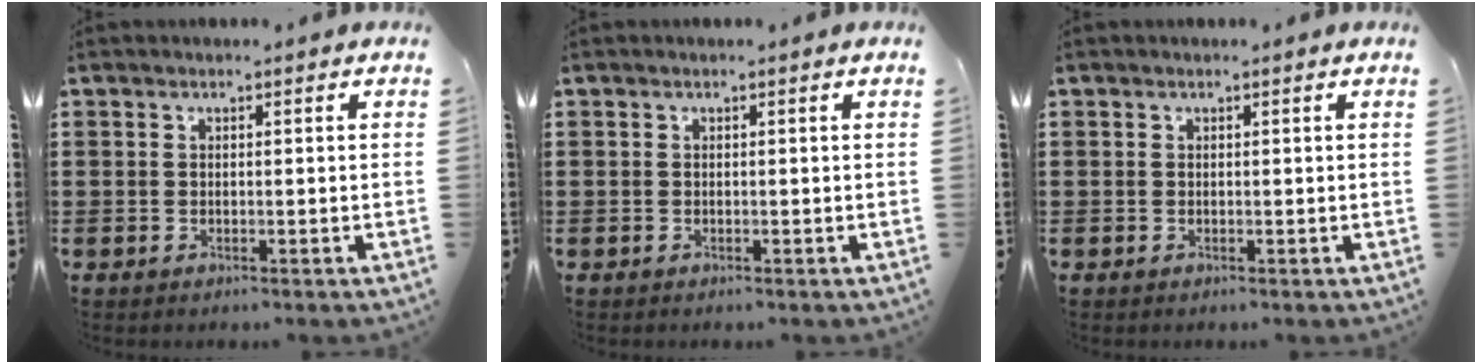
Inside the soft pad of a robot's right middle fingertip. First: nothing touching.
{"total": 0.0}
{"total": 0.0}